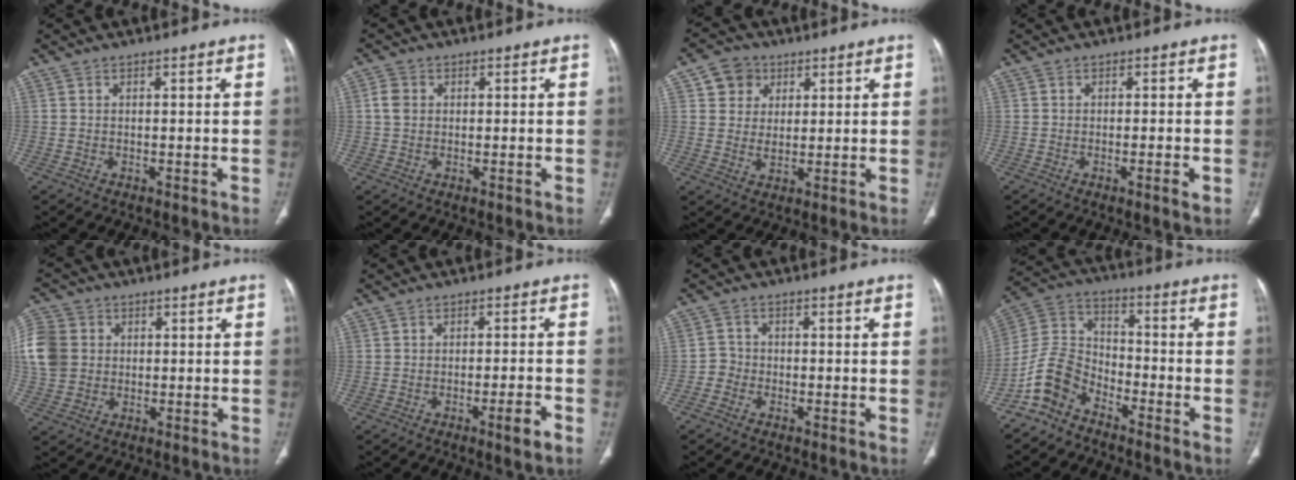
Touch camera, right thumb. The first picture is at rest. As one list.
[{"total": 2.7, "force": [0.4, 2.1, 1.6], "torque": [-0.029, 0.004, 0.003]}, {"total": 6.8, "force": [2.9, 5.7, 2.1], "torque": [-0.009, -0.009, 0.050]}, {"total": 2.2, "force": [-0.8, 0.2, 2.0], "torque": [-0.033, -0.004, -0.013]}, {"total": 13.8, "force": [1.4, 12.0, 6.7], "torque": [-0.169, 0.025, 0.029]}, {"total": 3.8, "force": [-2.0, 0.3, 3.2], "torque": [-0.049, 0.005, -0.033]}, {"total": 2.3, "force": [-1.3, 2.0, 0.1], "torque": [0.010, 0.011, -0.034]}, {"total": 9.5, "force": [-6.7, 5.7, 3.6], "torque": [-0.067, 0.062, -0.146]}]